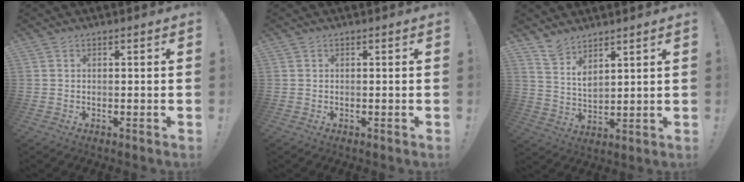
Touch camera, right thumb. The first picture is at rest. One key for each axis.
{"total": 0.0}
{"total": 6.7, "fx": 6.0, "fy": 2.2, "fz": 2.1, "tx": -0.044, "ty": -0.040, "tz": 0.113}